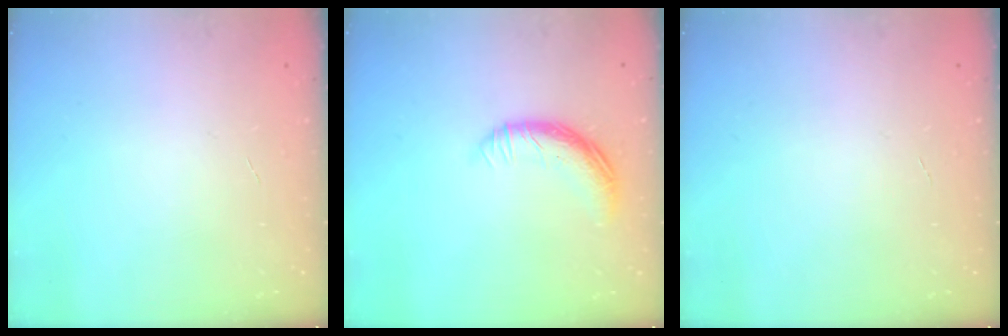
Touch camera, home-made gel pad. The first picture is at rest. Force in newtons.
{"total": 11.5, "press": 11.5, "slide": 0.6}
{"total": 0.0}